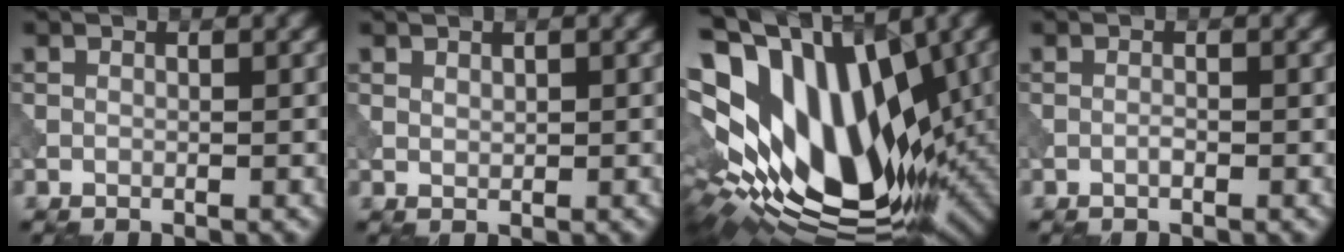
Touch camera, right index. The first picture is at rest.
{"total": 0.7, "force": [0.5, 0.4, 0.3], "torque": [-0.008, -0.001, 0.012]}
{"total": 20.1, "force": [2.6, 11.0, 16.6], "torque": [-0.264, -0.038, 0.079]}
{"total": 0.6, "force": [-0.3, 0.2, 0.5], "torque": [-0.011, 0.001, -0.007]}